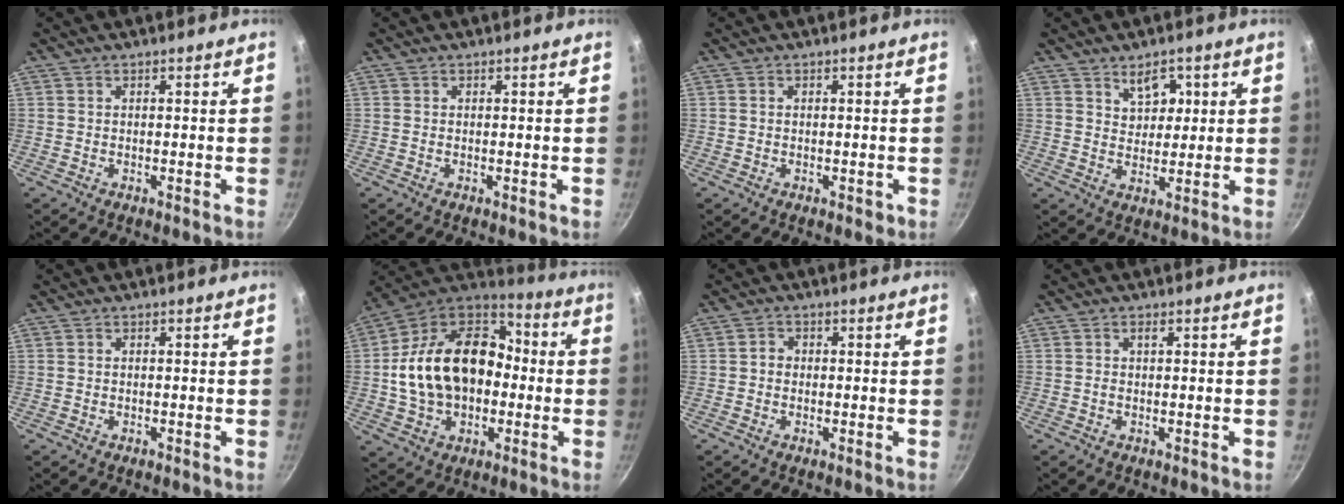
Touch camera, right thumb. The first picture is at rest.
{"total": 0.0}
{"total": 1.0, "force": [-0.2, 0.8, 0.6], "torque": [-0.004, 0.001, -0.004]}
{"total": 5.5, "force": [2.6, 3.7, 3.2], "torque": [-0.021, -0.016, 0.043]}
{"total": 0.0}
{"total": 23.4, "force": [-1.0, 16.5, 16.5], "torque": [-0.266, 0.057, -0.019]}
{"total": 1.7, "force": [-0.2, 1.5, 0.8], "torque": [-0.010, 0.008, -0.006]}
{"total": 0.8, "force": [0.2, 0.4, 0.7], "torque": [-0.012, 0.004, 0.001]}